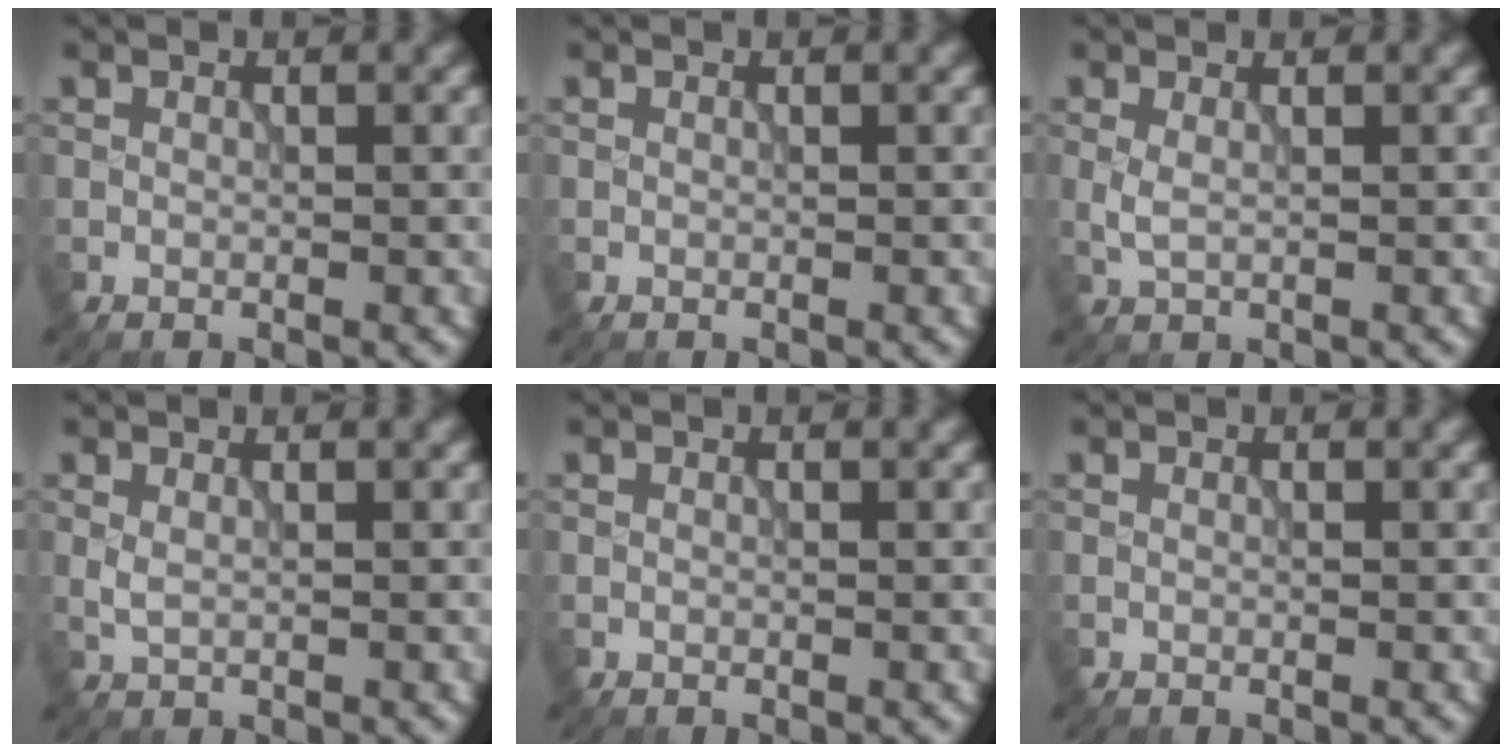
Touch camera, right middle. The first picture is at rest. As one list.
[{"total": 0.0}, {"total": 1.1, "force": [0.3, 0.4, 1.0], "torque": [-0.025, -0.001, 0.007]}, {"total": 0.9, "force": [0.4, 0.3, 0.7], "torque": [-0.018, -0.001, 0.010]}, {"total": 0.0}, {"total": 0.0}]